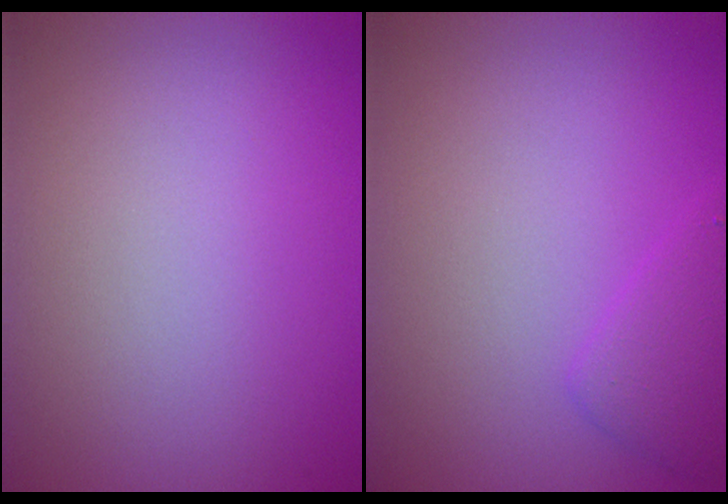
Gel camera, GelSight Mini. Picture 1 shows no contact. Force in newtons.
{"total": 1.9, "press": 1.9, "slide": 0.1}